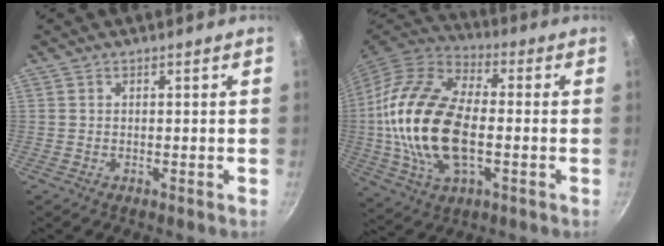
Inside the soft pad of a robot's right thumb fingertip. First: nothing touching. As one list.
[{"total": 22.5, "force": [-1.5, 12.5, 18.7], "torque": [-0.367, 0.023, -0.034]}]